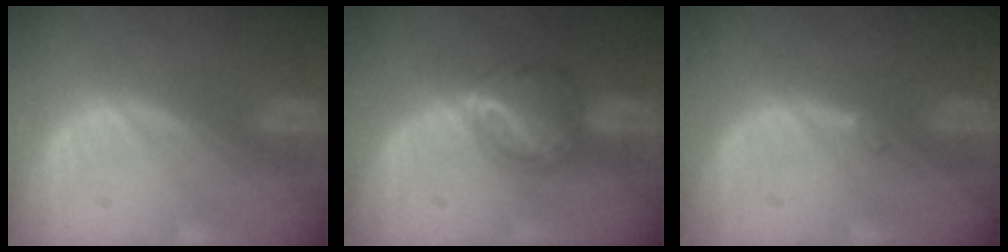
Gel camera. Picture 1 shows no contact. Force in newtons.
{"total": 6.5, "press": 5.5, "slide": 3.3}
{"total": 0.5, "press": 0.5, "slide": 0.1}